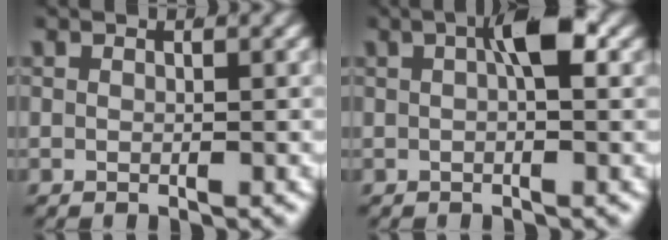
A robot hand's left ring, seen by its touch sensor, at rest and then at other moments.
{"total": 3.8, "force": [0.8, 0.7, 3.6], "torque": [-0.054, 0.010, 0.012]}